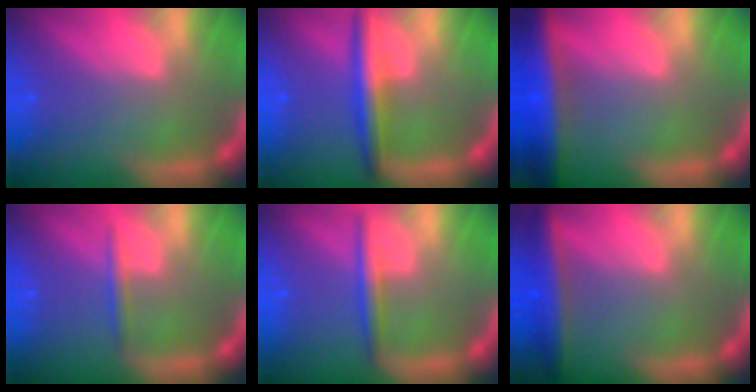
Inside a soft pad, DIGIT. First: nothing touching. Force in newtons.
{"total": 3.9}
{"total": 8.0}
{"total": 1.4}
{"total": 2.4}
{"total": 4.5}